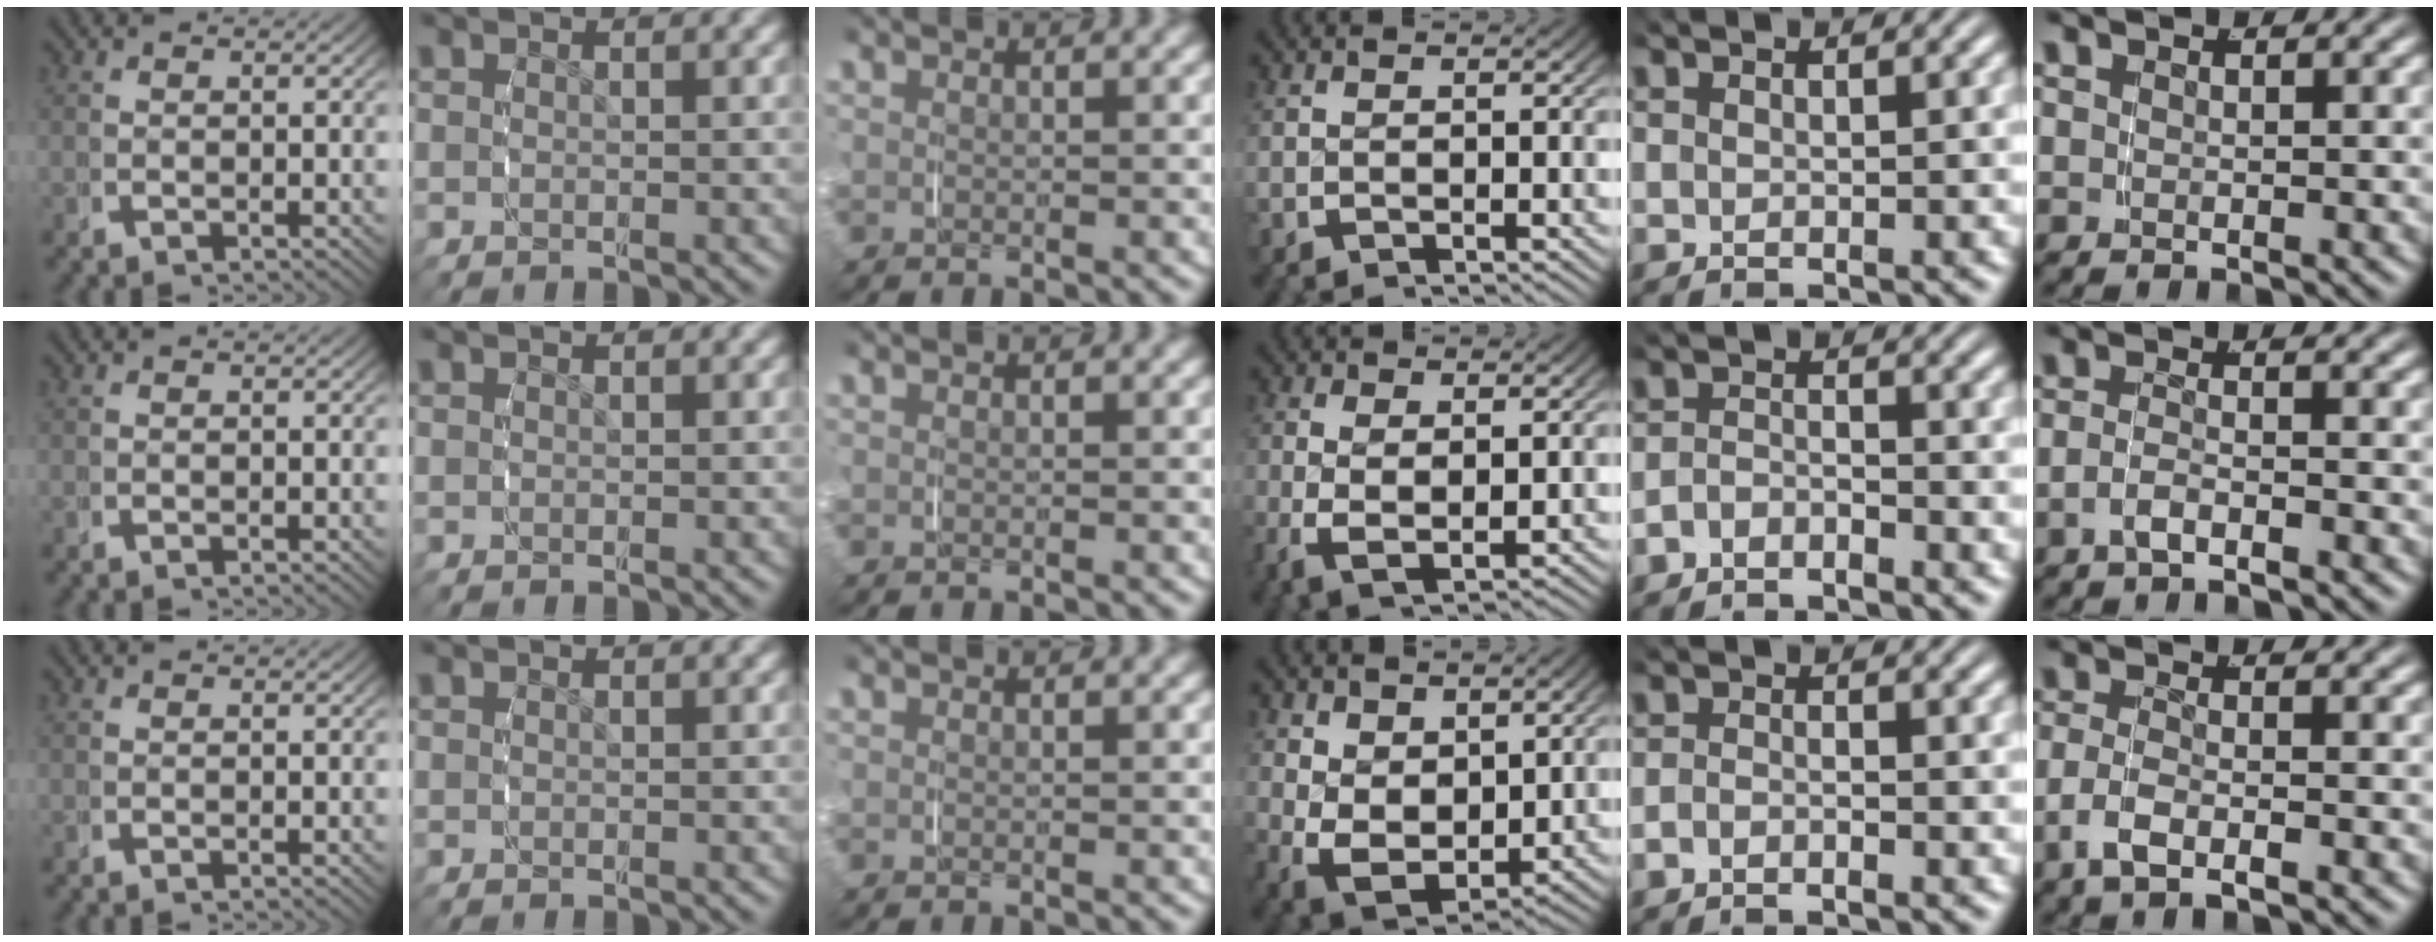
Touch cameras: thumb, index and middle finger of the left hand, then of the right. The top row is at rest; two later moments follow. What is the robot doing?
{"motion": "grasp_and_lifting", "object": "napkin"}